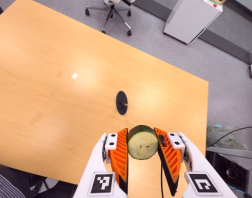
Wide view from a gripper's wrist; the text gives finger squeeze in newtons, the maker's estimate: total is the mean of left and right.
{"total": 11.0, "left": 9.9, "right": 12.1}